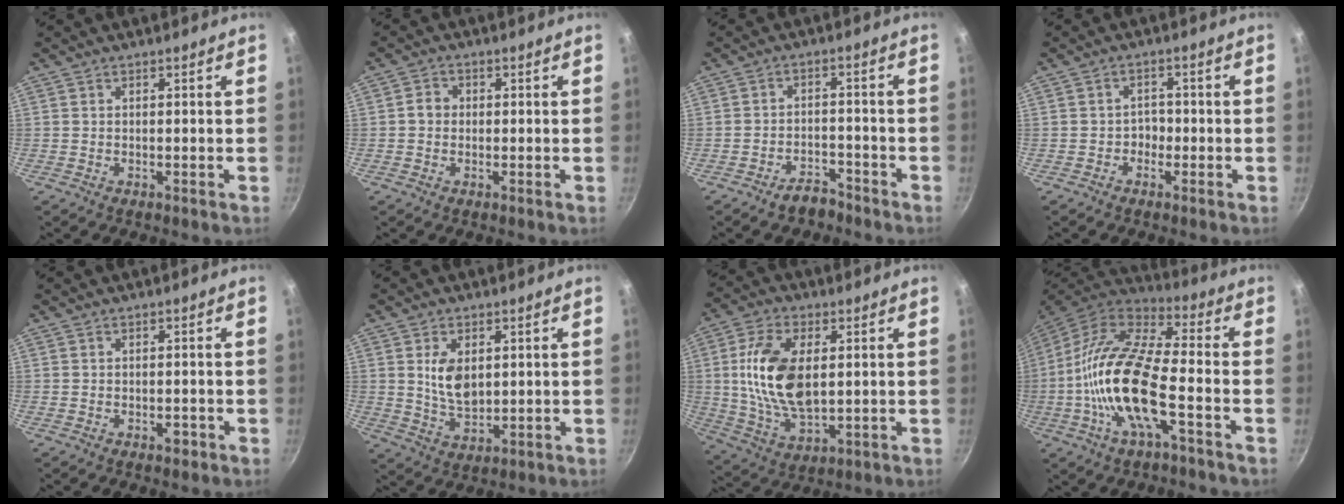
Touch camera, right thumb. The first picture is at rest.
{"total": 2.7, "force": [-0.1, 2.4, 1.2], "torque": [-0.010, 0.008, -0.007]}
{"total": 4.3, "force": [-3.6, 2.0, 1.5], "torque": [-0.018, 0.026, -0.059]}
{"total": 2.5, "force": [-1.0, 2.0, 1.0], "torque": [0.007, 0.011, -0.025]}
{"total": 1.1, "force": [-0.6, 0.6, 0.7], "torque": [-0.006, 0.003, -0.011]}
{"total": 9.3, "force": [1.6, 5.5, 7.4], "torque": [-0.126, -0.014, 0.042]}
{"total": 16.1, "force": [2.0, 8.6, 13.5], "torque": [-0.260, -0.008, 0.044]}
{"total": 19.5, "force": [-4.9, 6.4, 17.7], "torque": [-0.371, 0.030, -0.094]}